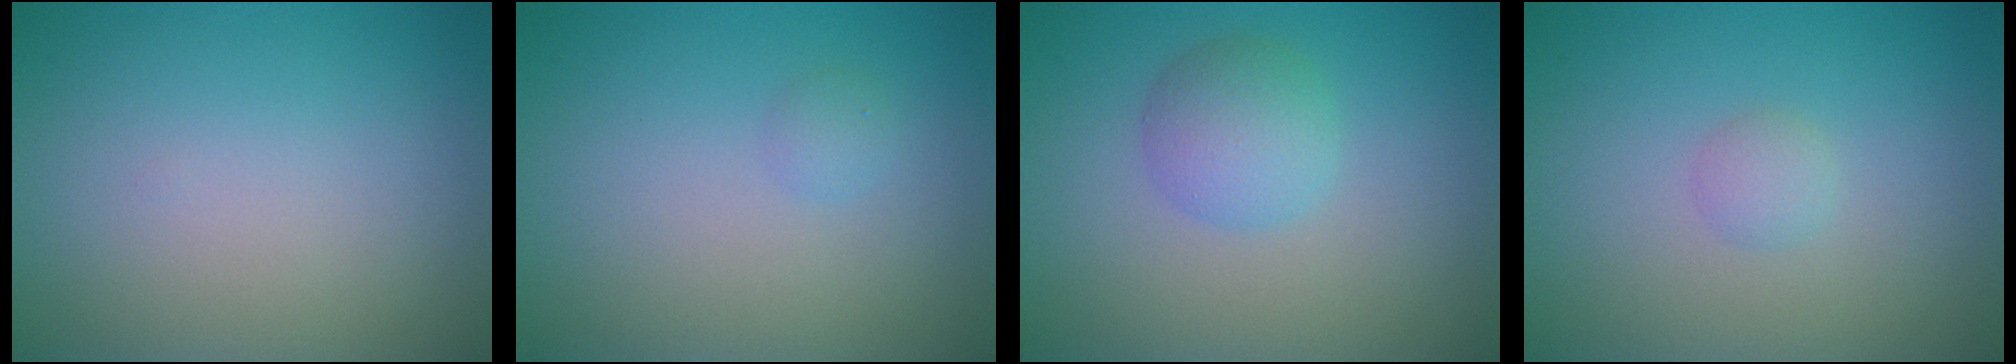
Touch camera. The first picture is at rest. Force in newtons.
{"total": 0.7, "press": 0.7, "slide": 0.0}
{"total": 3.0, "press": 3.0, "slide": 0.1}
{"total": 1.0, "press": 1.0, "slide": 0.0}